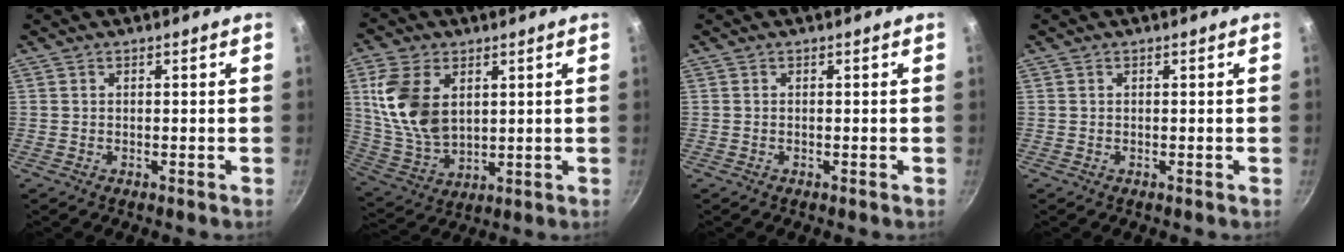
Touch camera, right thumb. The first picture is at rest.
{"total": 14.0, "force": [3.8, 8.9, 10.1], "torque": [-0.182, -0.018, 0.088]}
{"total": 0.0}
{"total": 0.0}